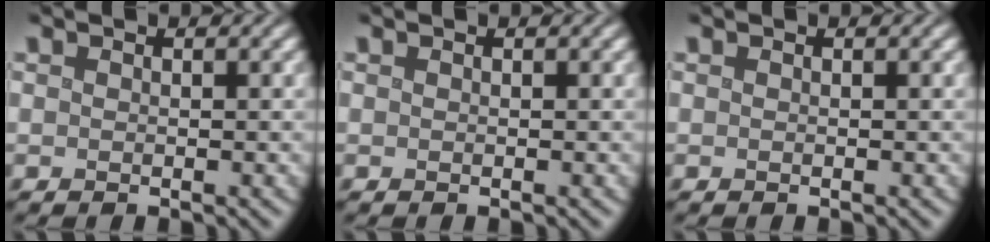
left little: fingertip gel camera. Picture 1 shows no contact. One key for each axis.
{"total": 0.0}
{"total": 0.0}